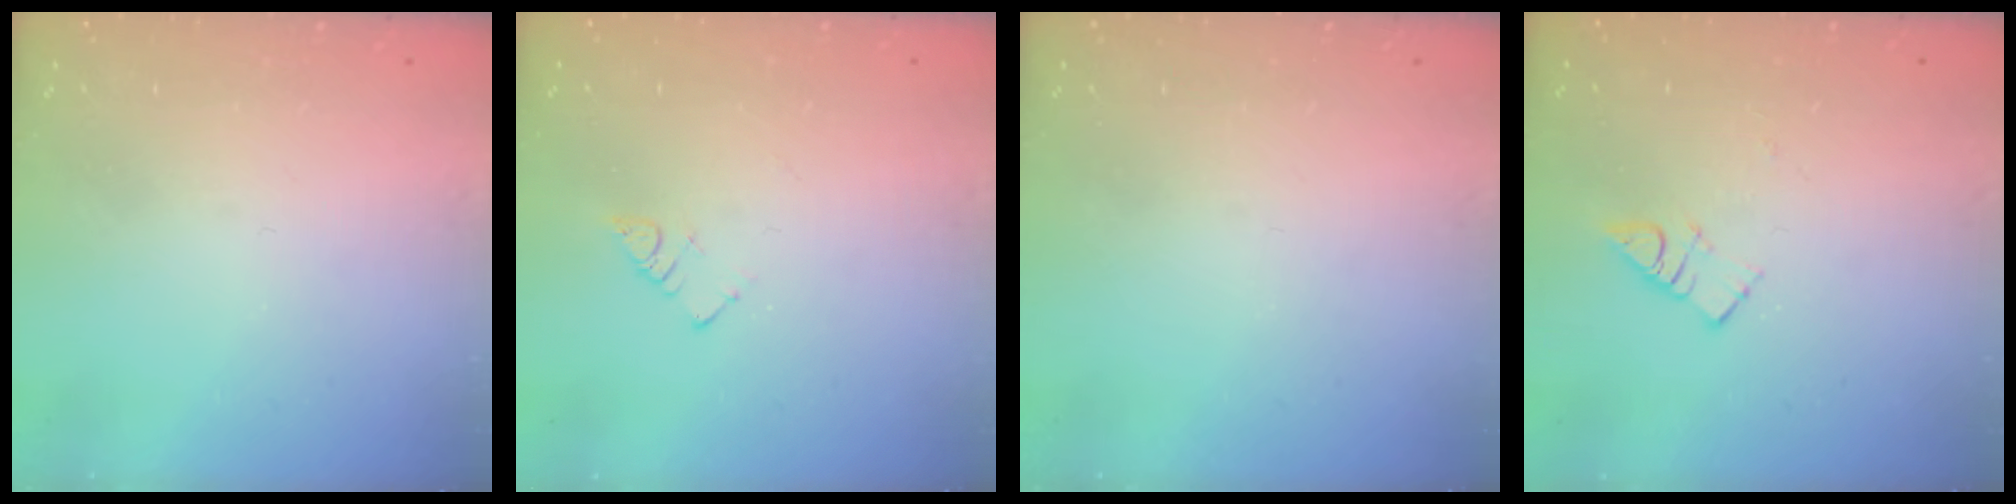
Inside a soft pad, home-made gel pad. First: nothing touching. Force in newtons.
{"total": 3.2, "press": 3.2, "slide": 0.4}
{"total": 0.0}
{"total": 3.9, "press": 3.9, "slide": 0.5}